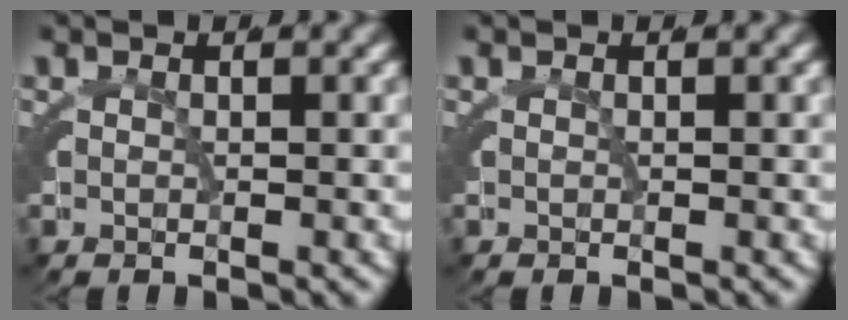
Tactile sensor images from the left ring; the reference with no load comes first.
{"total": 0.0}